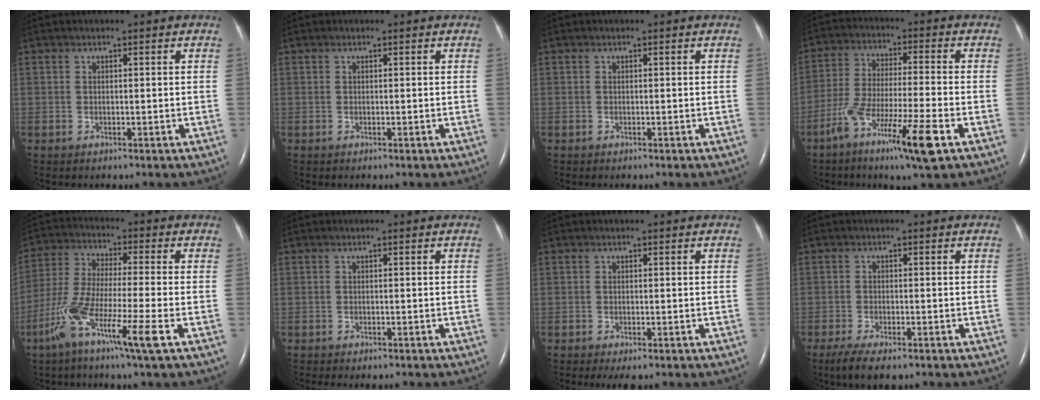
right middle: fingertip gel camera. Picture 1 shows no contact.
{"total": 0.0}
{"total": 0.0}
{"total": 12.2, "force": [-6.5, 0.2, 10.3], "torque": [-0.200, -0.023, -0.116]}
{"total": 11.1, "force": [-5.5, -0.6, 9.6], "torque": [-0.199, -0.020, -0.112]}
{"total": 3.0, "force": [-2.6, 0.9, 1.3], "torque": [-0.016, -0.006, -0.027]}
{"total": 1.9, "force": [-1.2, 0.6, 1.3], "torque": [-0.020, -0.005, -0.013]}
{"total": 5.6, "force": [-3.9, 1.5, 3.7], "torque": [-0.070, -0.014, -0.060]}